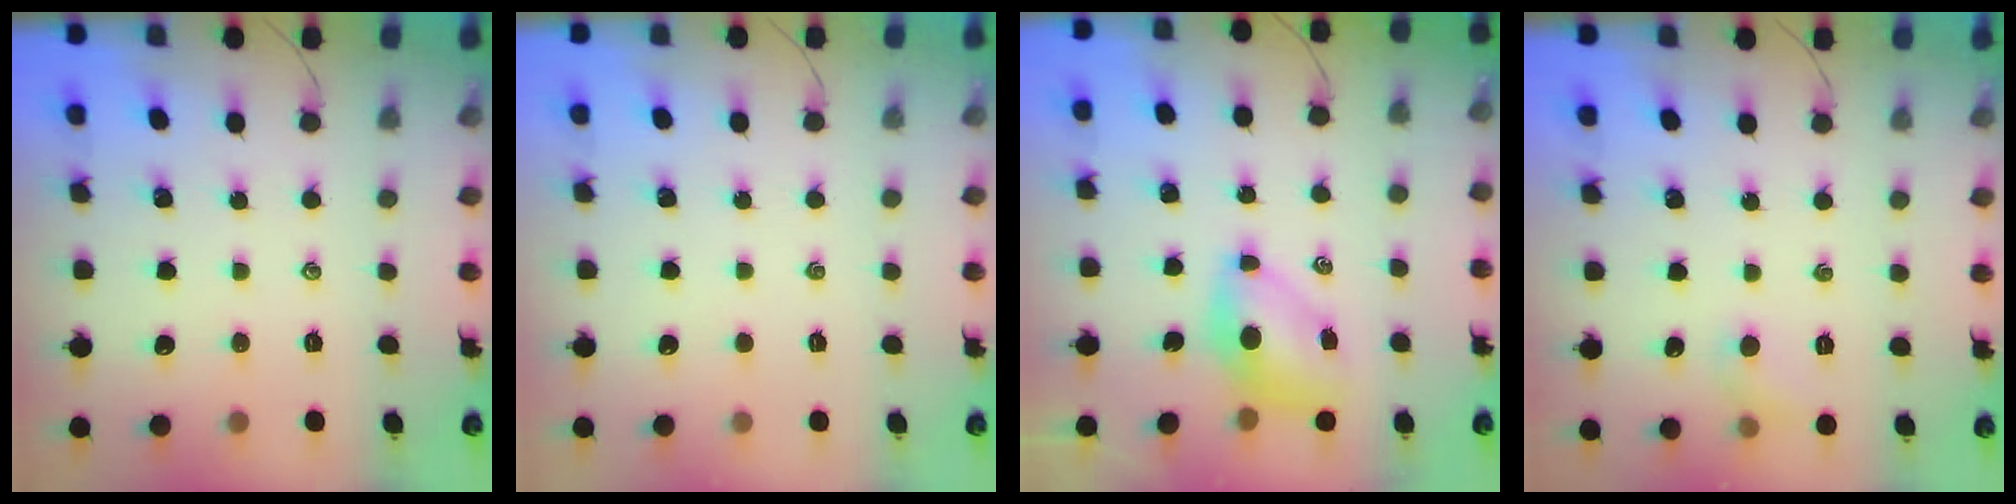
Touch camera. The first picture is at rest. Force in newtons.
{"total": 0.0}
{"total": 6.7, "press": 6.6, "slide": 1.0}
{"total": 4.8, "press": 4.6, "slide": 1.4}